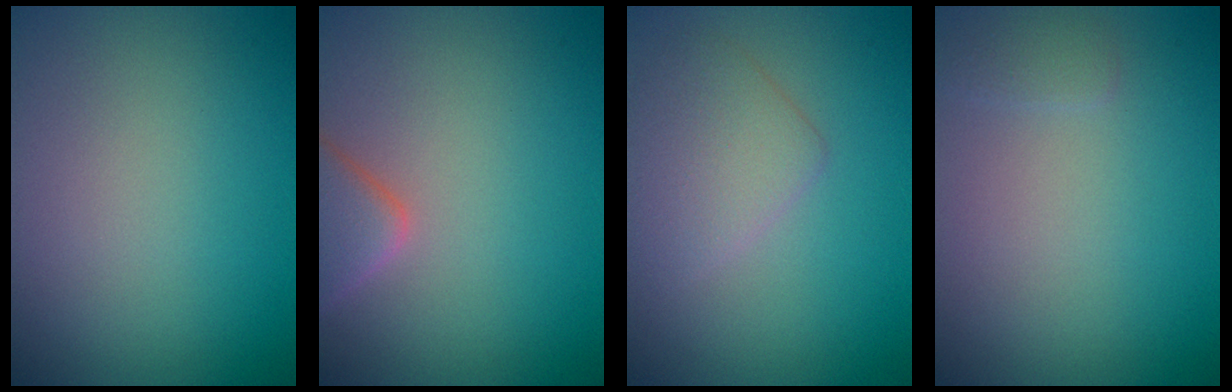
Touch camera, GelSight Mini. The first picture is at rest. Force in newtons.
{"total": 3.7, "press": 3.7, "slide": 0.2}
{"total": 2.9, "press": 2.9, "slide": 0.2}
{"total": 0.8, "press": 0.8, "slide": 0.1}